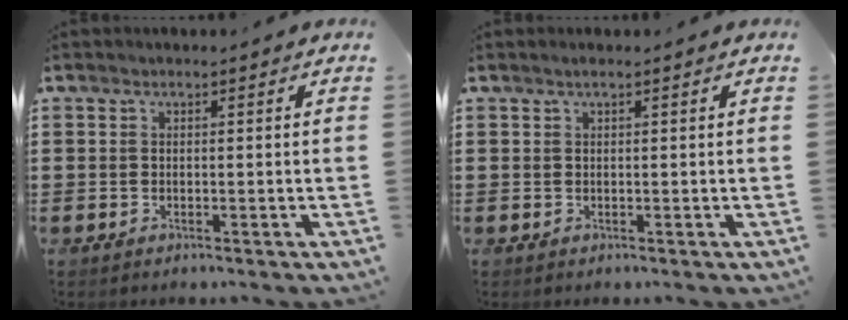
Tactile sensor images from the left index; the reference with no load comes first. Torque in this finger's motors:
{"motor_torque": [0.60, 0.87, 0.13, 0.01]}